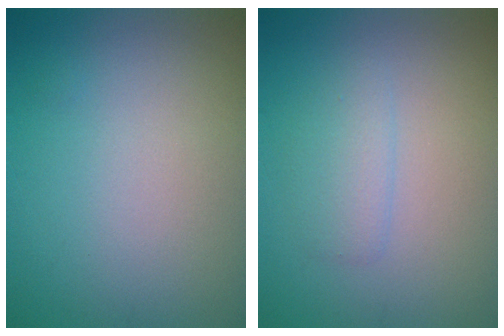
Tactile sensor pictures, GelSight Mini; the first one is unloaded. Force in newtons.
{"total": 1.7, "press": 1.7, "slide": 0.0}